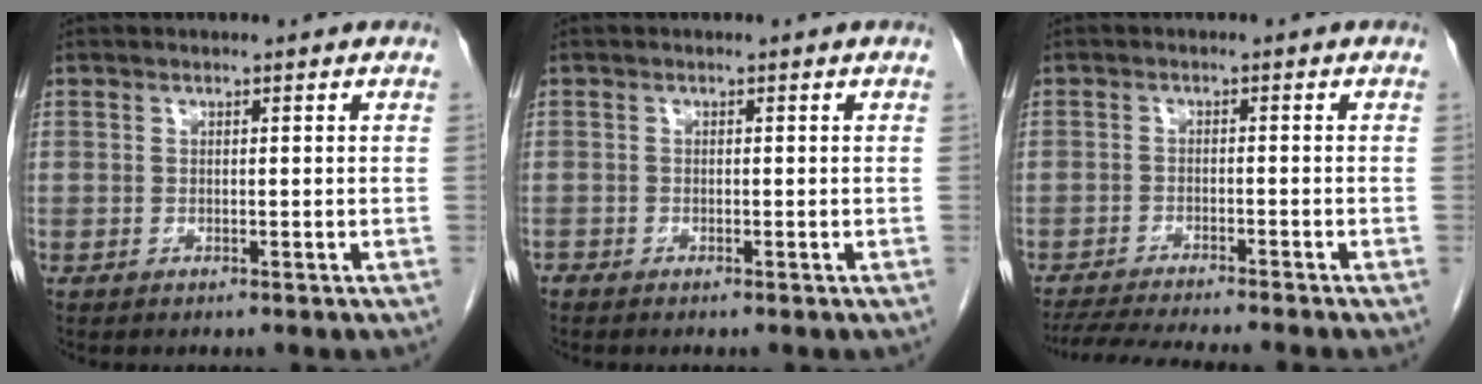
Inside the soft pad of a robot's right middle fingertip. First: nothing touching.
{"total": 0.5, "force": [-0.5, 0.1, 0.0], "torque": [-0.007, -0.001, -0.014]}
{"total": 10.5, "force": [-9.4, -0.5, 4.6], "torque": [-0.058, -0.014, -0.147]}